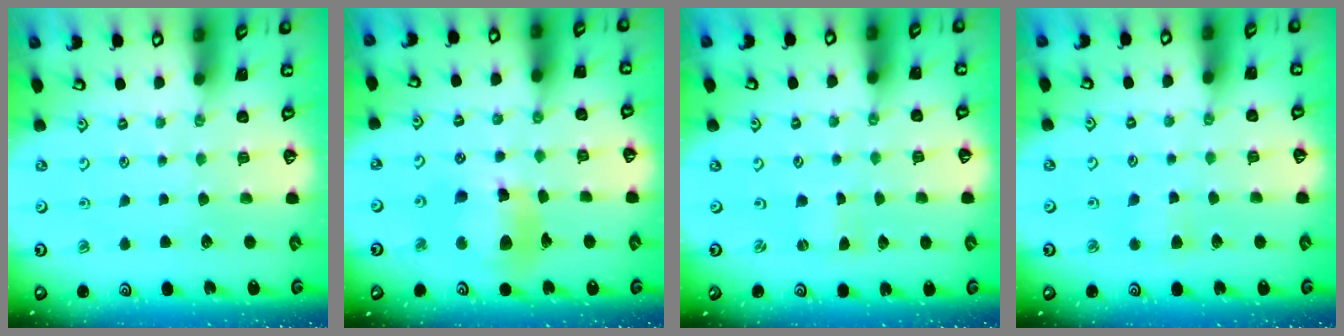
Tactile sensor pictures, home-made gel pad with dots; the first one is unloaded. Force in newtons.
{"total": 12.5, "press": 12.4, "slide": 1.7}
{"total": 0.0}
{"total": 2.5, "press": 2.4, "slide": 0.5}